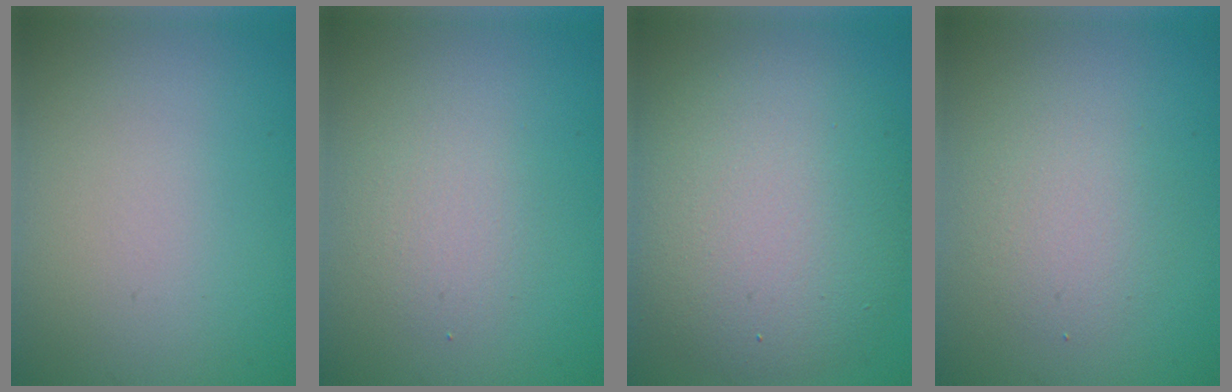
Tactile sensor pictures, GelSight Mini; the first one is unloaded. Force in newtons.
{"total": 1.9, "press": 1.9, "slide": 0.0}
{"total": 9.2, "press": 9.1, "slide": 0.9}
{"total": 2.6, "press": 2.6, "slide": 0.2}